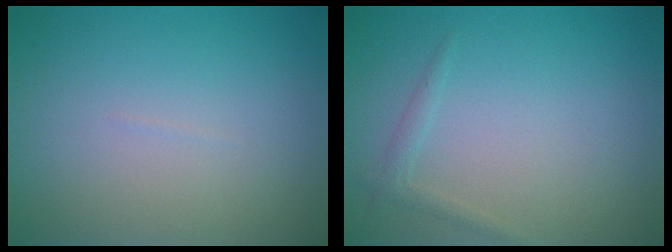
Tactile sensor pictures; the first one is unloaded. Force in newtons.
{"total": 1.0, "press": 1.0, "slide": 0.1}